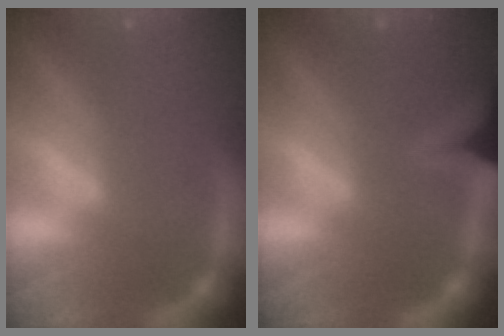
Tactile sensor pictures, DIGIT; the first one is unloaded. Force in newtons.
{"total": 6.0}